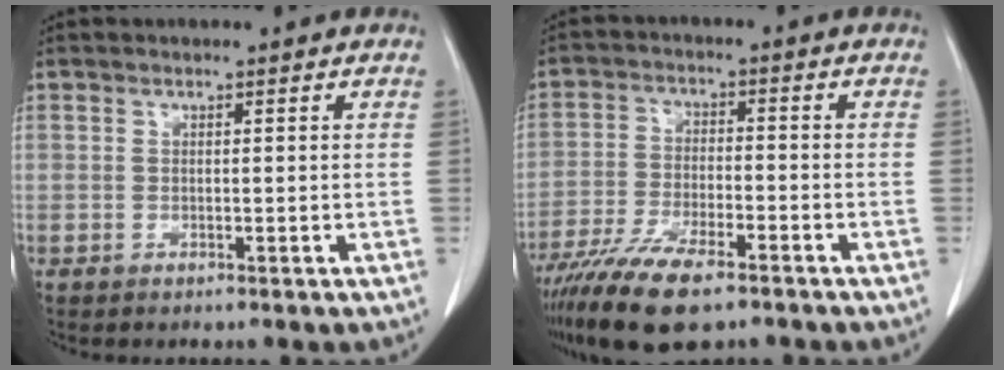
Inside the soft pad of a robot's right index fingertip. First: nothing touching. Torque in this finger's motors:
{"motor_torque": [1.12, -1.02, 0.61, 0.21]}